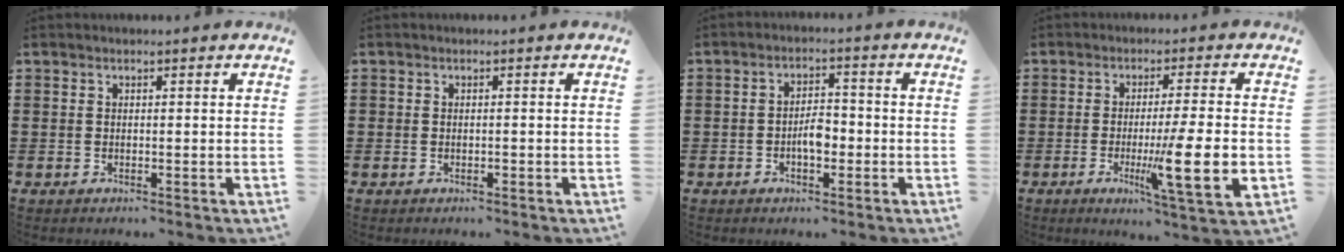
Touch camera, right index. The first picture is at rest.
{"total": 0.6, "force": [-0.3, 0.3, 0.3], "torque": [-0.007, -0.001, -0.006]}
{"total": 3.9, "force": [-1.1, 1.8, 3.3], "torque": [-0.060, 0.007, -0.021]}
{"total": 11.4, "force": [-2.3, 1.0, 11.1], "torque": [-0.188, -0.018, -0.040]}